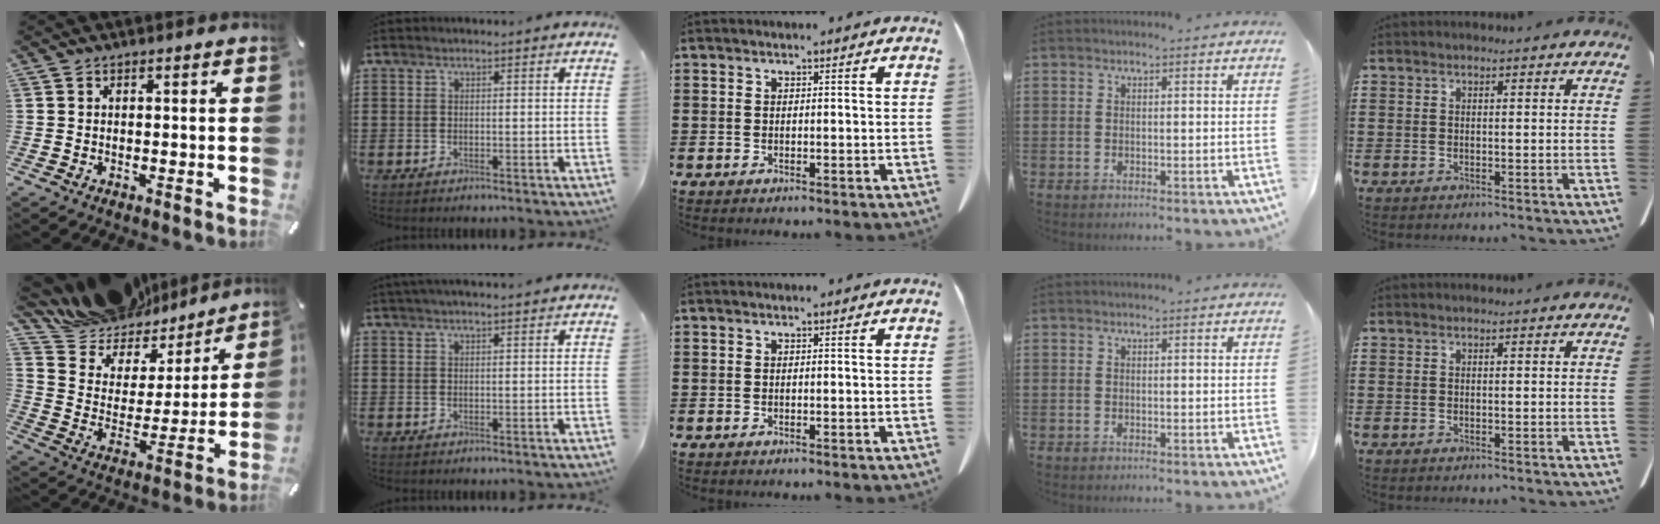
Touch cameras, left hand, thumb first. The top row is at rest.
{"thumb": {"total": 14.3, "force": [12.9, 6.2, -0.1], "torque": [-0.014, -0.140, 0.227]}, "index": {"total": 1.5, "force": [1.3, 0.0, 0.7], "torque": [-0.015, 0.001, 0.024]}}